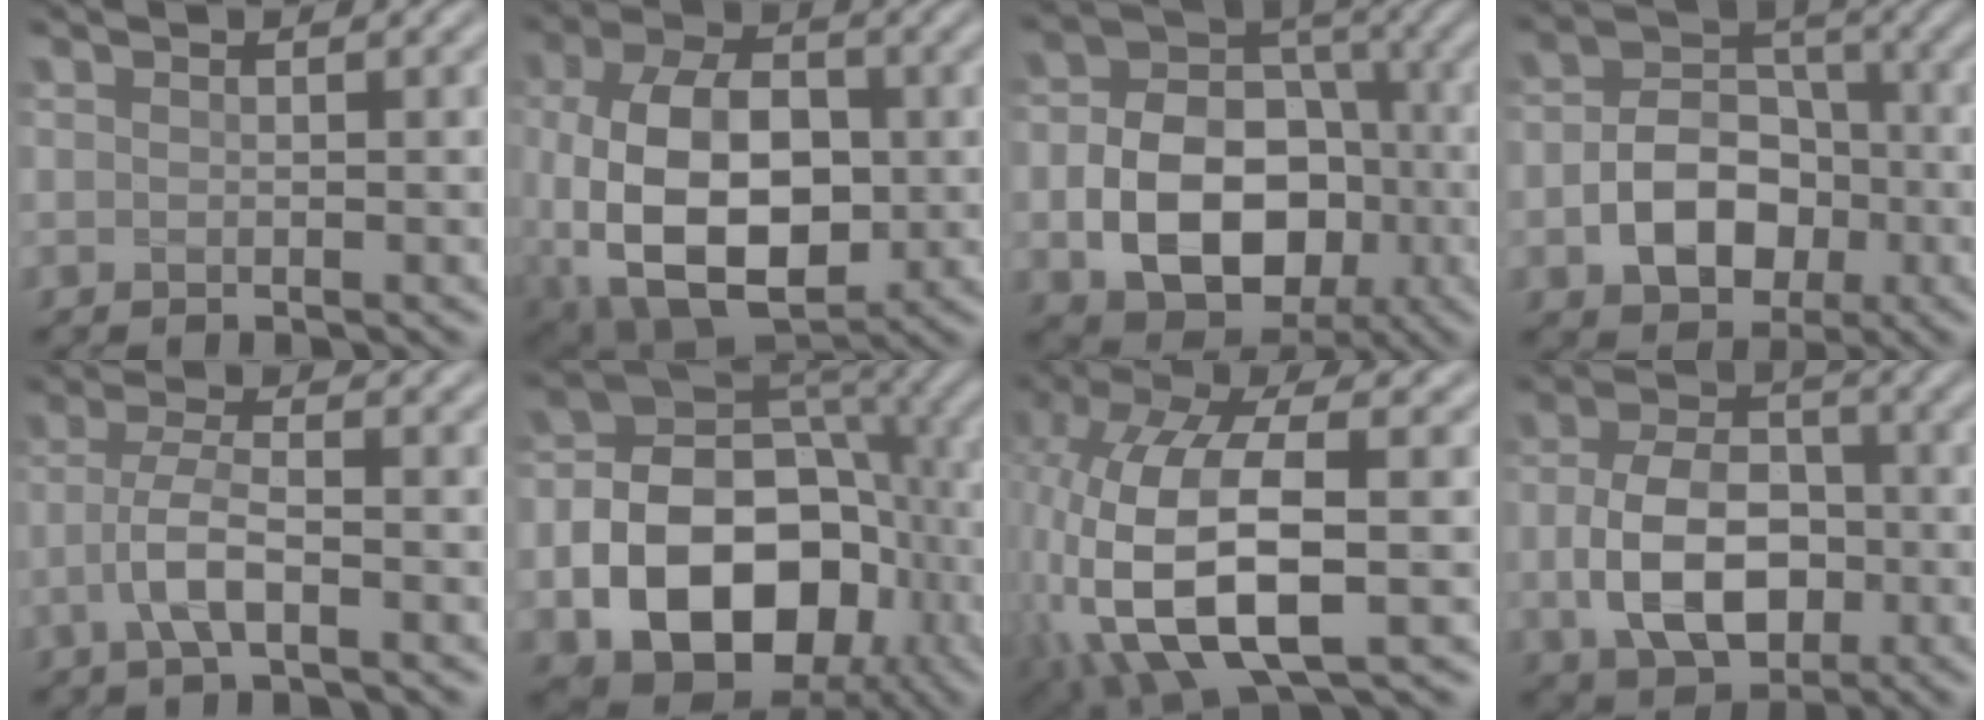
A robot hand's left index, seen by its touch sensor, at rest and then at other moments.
{"total": 13.2, "force": [-1.3, 8.5, 10.0], "torque": [-0.200, -0.015, -0.017]}
{"total": 9.9, "force": [-2.4, 7.5, 6.0], "torque": [-0.102, -0.003, -0.043]}
{"total": 6.4, "force": [-1.7, 4.9, 3.8], "torque": [-0.061, 0.002, -0.029]}
{"total": 3.2, "force": [-1.1, 0.9, 2.9], "torque": [-0.061, 0.007, -0.028]}
{"total": 14.9, "force": [-4.3, 10.7, 9.4], "torque": [-0.149, -0.012, -0.070]}
{"total": 12.2, "force": [-1.6, 6.6, 10.2], "torque": [-0.232, -0.009, -0.024]}
{"total": 7.6, "force": [-1.2, 5.2, 5.4], "torque": [-0.110, 0.001, -0.023]}